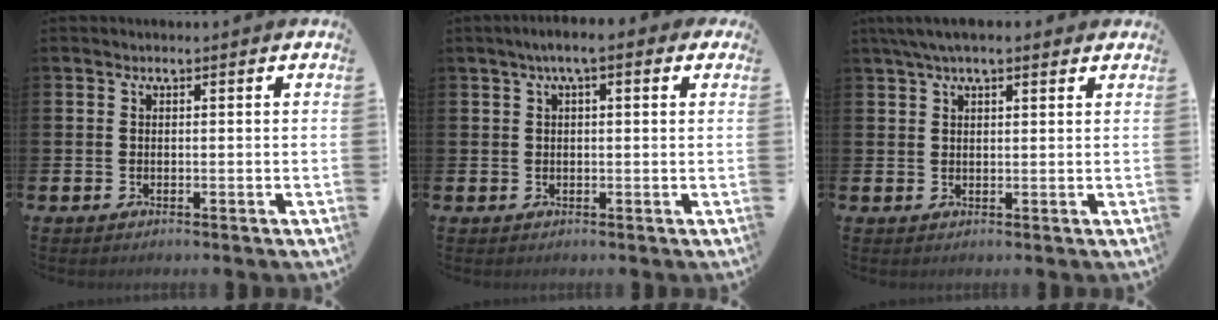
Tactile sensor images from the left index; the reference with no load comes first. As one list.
[{"total": 3.5, "force": [1.7, 0.9, 2.9], "torque": [-0.046, 0.005, 0.025]}, {"total": 4.1, "force": [3.1, 1.2, 2.4], "torque": [-0.048, 0.002, 0.056]}]